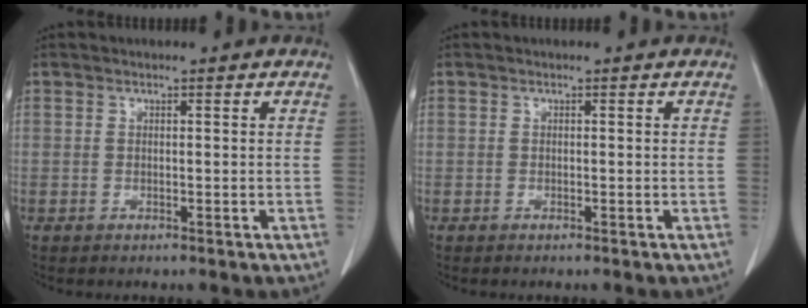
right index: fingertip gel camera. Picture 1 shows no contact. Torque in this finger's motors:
{"motor_torque": [-0.20, 0.02, -0.58, -0.10]}